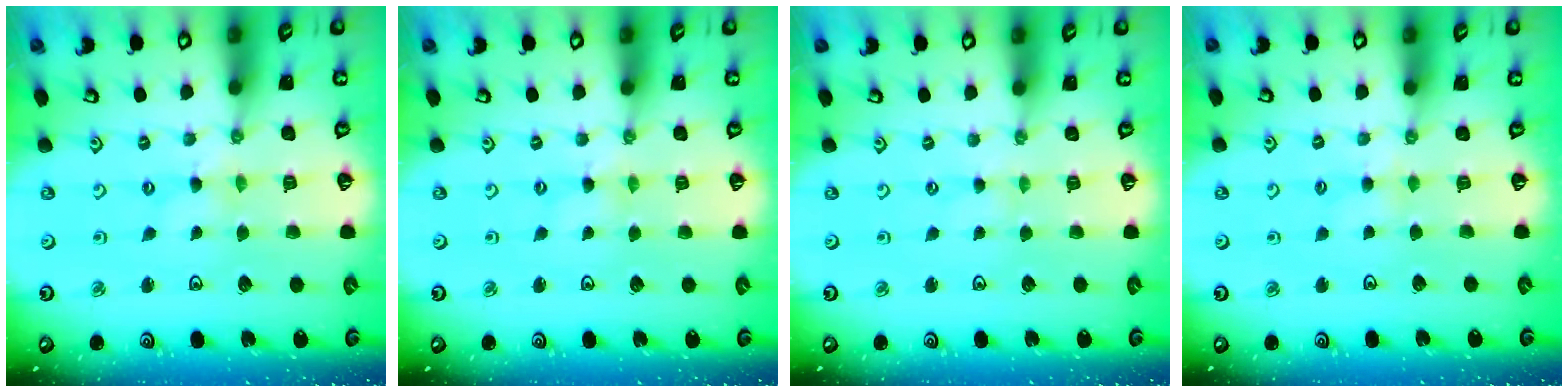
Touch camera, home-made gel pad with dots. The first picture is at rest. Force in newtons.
{"total": 0.0}
{"total": 0.0}
{"total": 2.7, "press": 2.6, "slide": 0.5}